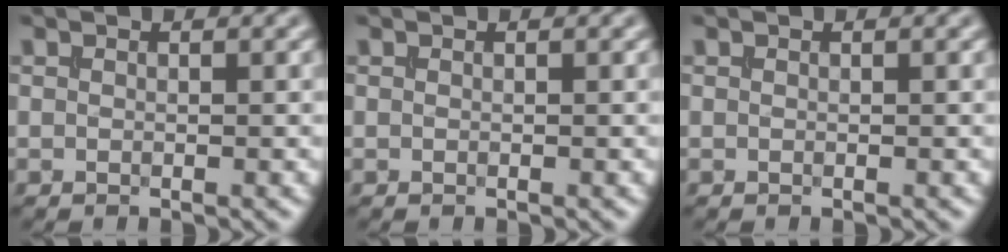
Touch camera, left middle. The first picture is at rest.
{"total": 0.0}
{"total": 0.0}